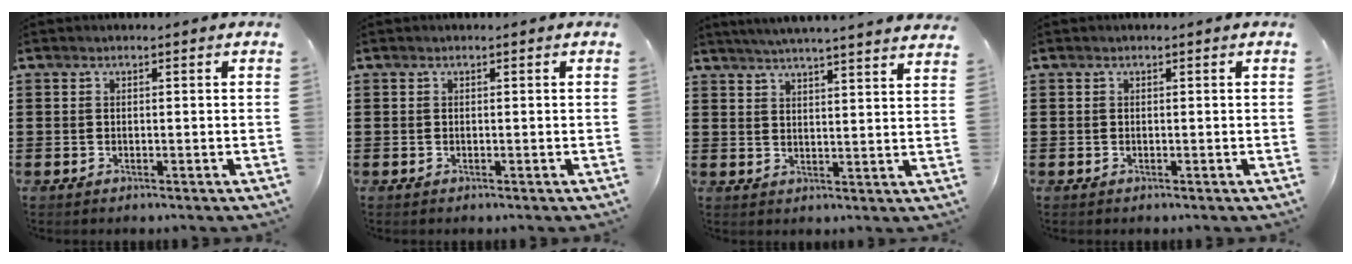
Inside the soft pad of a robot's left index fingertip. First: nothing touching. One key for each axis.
{"total": 0.0}
{"total": 4.3, "fx": 4.0, "fy": -1.0, "fz": 0.9, "tx": -0.033, "ty": -0.021, "tz": 0.069}
{"total": 0.0}